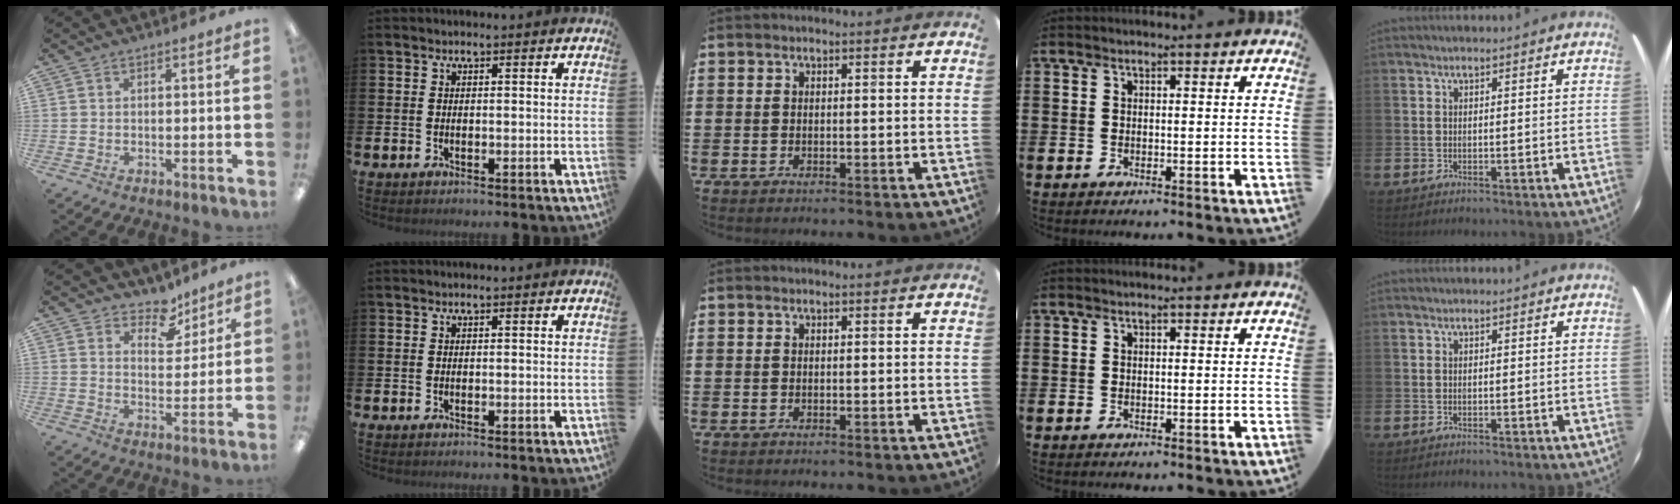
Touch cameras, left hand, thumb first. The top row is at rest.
{"thumb": {"total": 7.9, "force": [6.2, 4.2, 2.6], "torque": [-0.027, -0.039, 0.108]}}